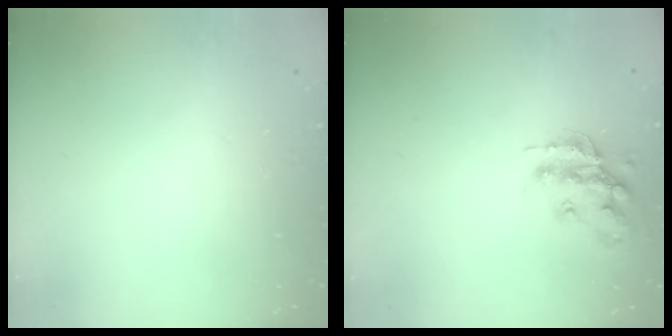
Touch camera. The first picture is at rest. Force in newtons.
{"total": 15.4, "press": 15.4, "slide": 1.0}